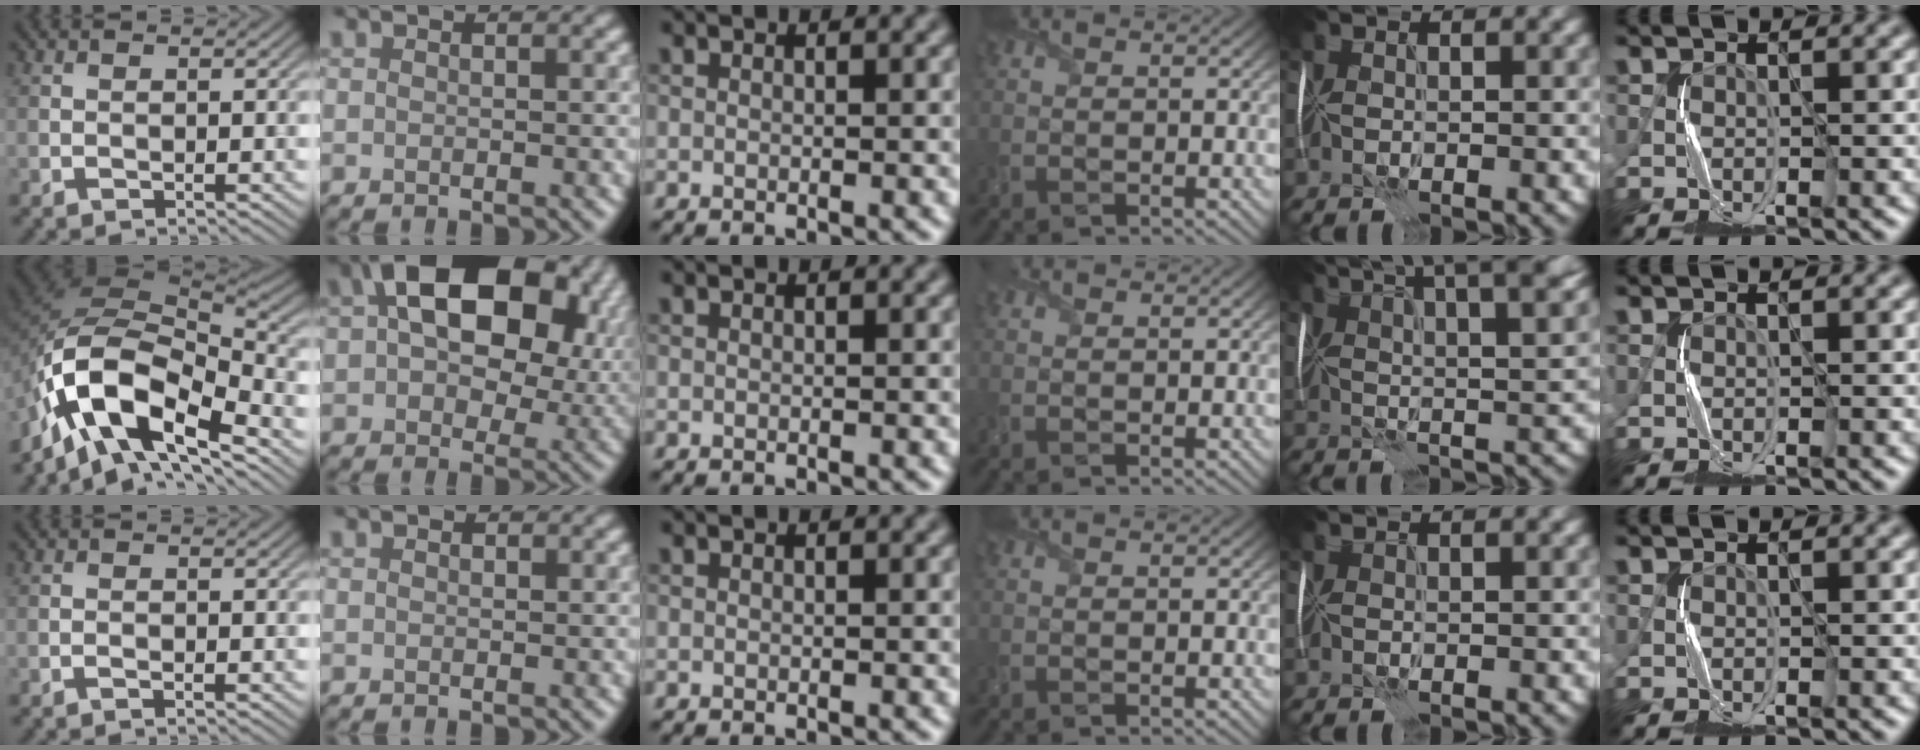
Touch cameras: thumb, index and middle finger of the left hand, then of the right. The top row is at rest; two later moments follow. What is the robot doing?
{"motion": "fold", "object": "plastic wrap"}